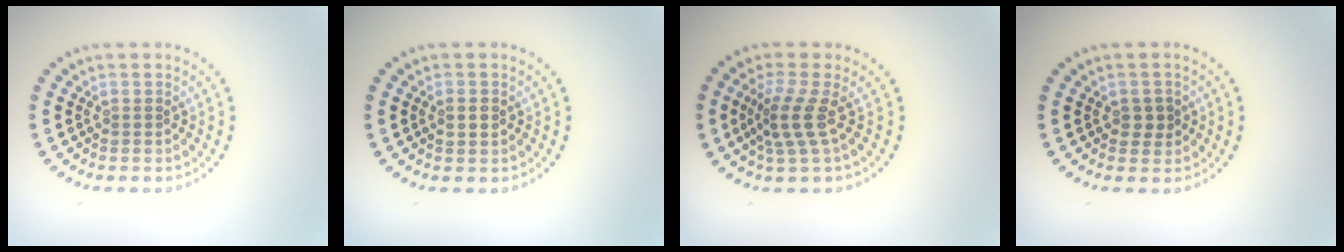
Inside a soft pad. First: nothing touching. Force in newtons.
{"total": 0.8, "press": 0.8, "slide": 0.2}
{"total": 3.0, "press": 2.2, "slide": 2.0}
{"total": 1.5, "press": 1.4, "slide": 0.4}